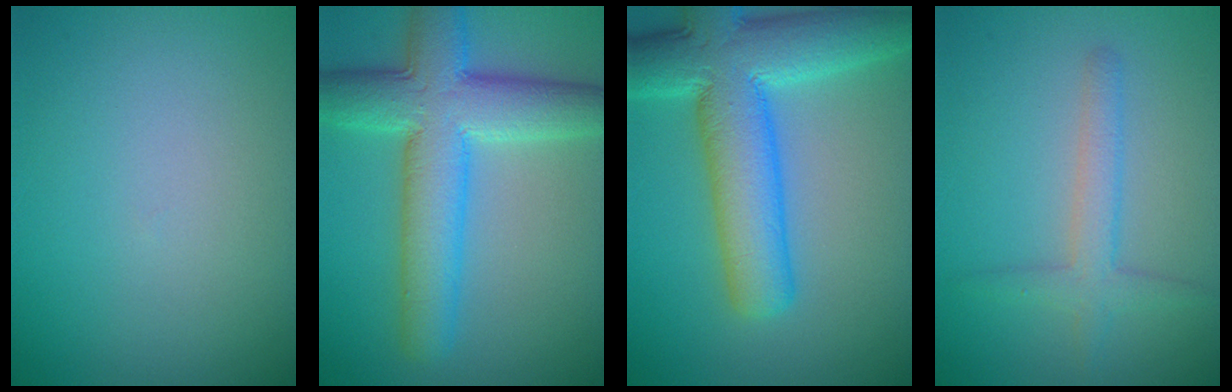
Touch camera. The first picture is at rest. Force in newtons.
{"total": 8.3, "press": 8.3, "slide": 0.3}
{"total": 9.9, "press": 9.9, "slide": 0.4}
{"total": 2.4, "press": 2.4, "slide": 0.1}